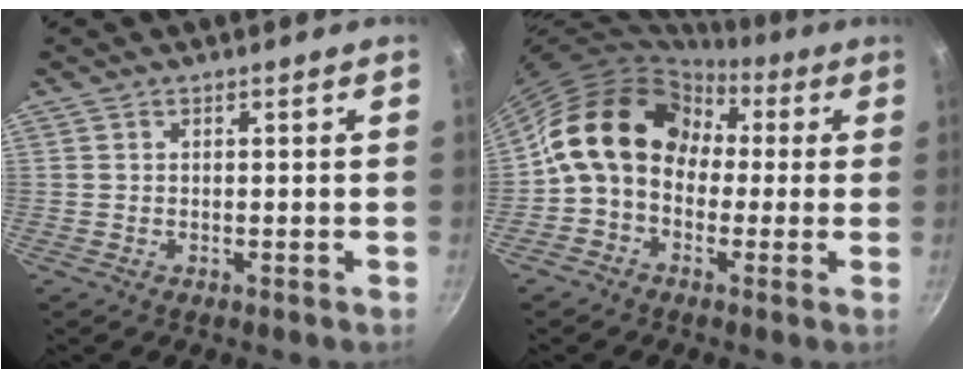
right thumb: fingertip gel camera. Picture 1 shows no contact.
{"total": 14.7, "force": [1.3, 11.8, 8.7], "torque": [-0.110, 0.041, -0.003]}